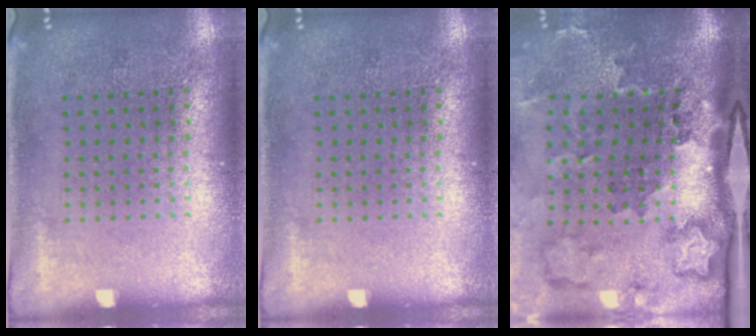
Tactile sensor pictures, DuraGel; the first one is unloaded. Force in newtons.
{"total": 0.0}
{"total": 3.8, "press": 2.4, "slide": 2.9}